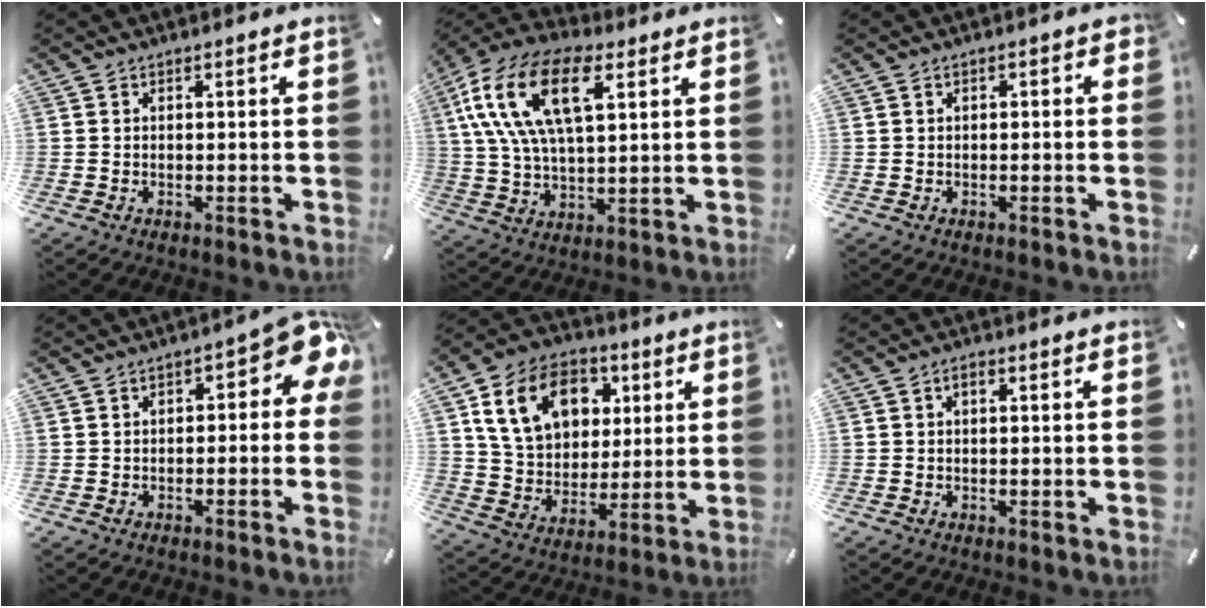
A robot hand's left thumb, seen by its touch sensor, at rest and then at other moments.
{"total": 18.7, "force": [7.8, 9.4, 14.2], "torque": [-0.320, -0.006, 0.132]}
{"total": 1.5, "force": [-0.3, 0.9, 1.2], "torque": [-0.020, 0.005, -0.007]}
{"total": 7.6, "force": [1.6, 3.6, 6.6], "torque": [-0.085, -0.015, 0.022]}
{"total": 16.8, "force": [6.1, 13.0, 8.8], "torque": [-0.167, 0.001, 0.120]}
{"total": 1.6, "force": [0.3, 0.8, 1.3], "torque": [-0.027, 0.006, 0.004]}